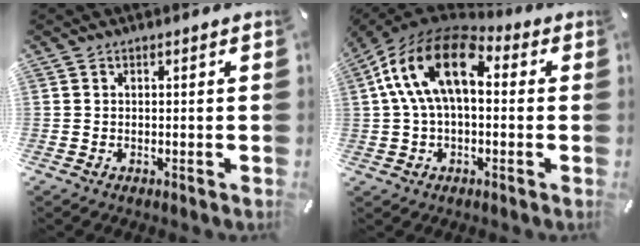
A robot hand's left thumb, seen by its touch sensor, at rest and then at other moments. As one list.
[{"total": 17.1, "force": [3.7, 9.9, 13.4], "torque": [-0.261, -0.002, 0.060]}]